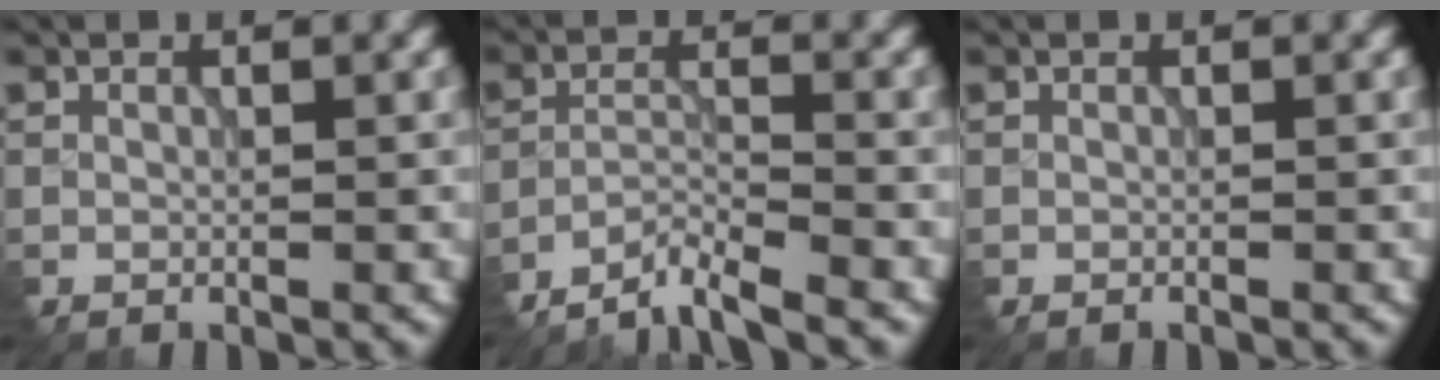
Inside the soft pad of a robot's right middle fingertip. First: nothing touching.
{"total": 4.1, "force": [-3.8, -0.1, 1.3], "torque": [-0.026, 0.000, -0.078]}
{"total": 0.0}